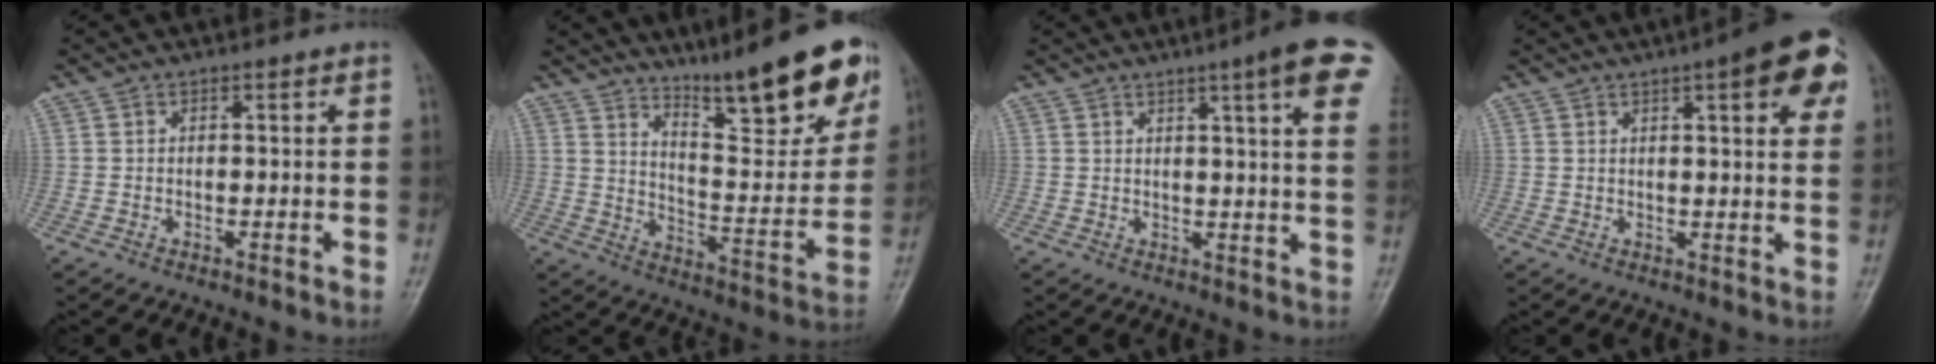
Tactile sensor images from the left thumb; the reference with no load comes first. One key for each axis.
{"total": 20.2, "fx": 13.9, "fy": 4.3, "fz": 14.0, "tx": -0.162, "ty": -0.082, "tz": 0.220}
{"total": 12.6, "fx": 6.7, "fy": 1.0, "fz": 10.7, "tx": -0.126, "ty": -0.019, "tz": 0.071}
{"total": 11.4, "fx": 5.2, "fy": 3.0, "fz": 9.7, "tx": -0.098, "ty": -0.006, "tz": 0.057}